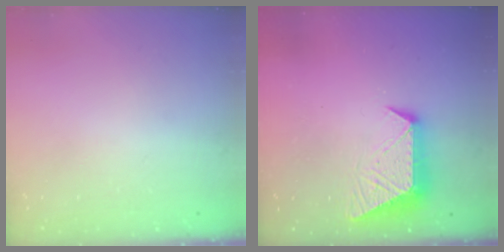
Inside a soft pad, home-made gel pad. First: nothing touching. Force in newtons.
{"total": 10.3, "press": 10.3, "slide": 0.8}